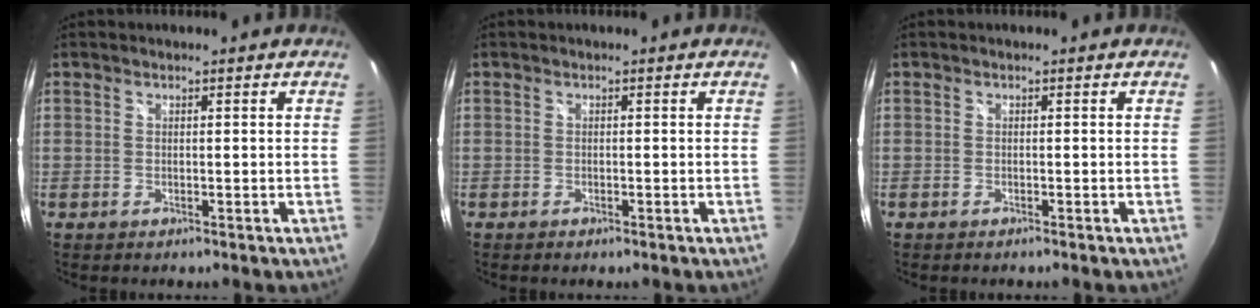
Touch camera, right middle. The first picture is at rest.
{"total": 0.5, "force": [-0.5, 0.1, 0.2], "torque": [-0.005, -0.002, -0.010]}
{"total": 0.5, "force": [-0.5, 0.1, 0.0], "torque": [-0.001, -0.001, -0.011]}